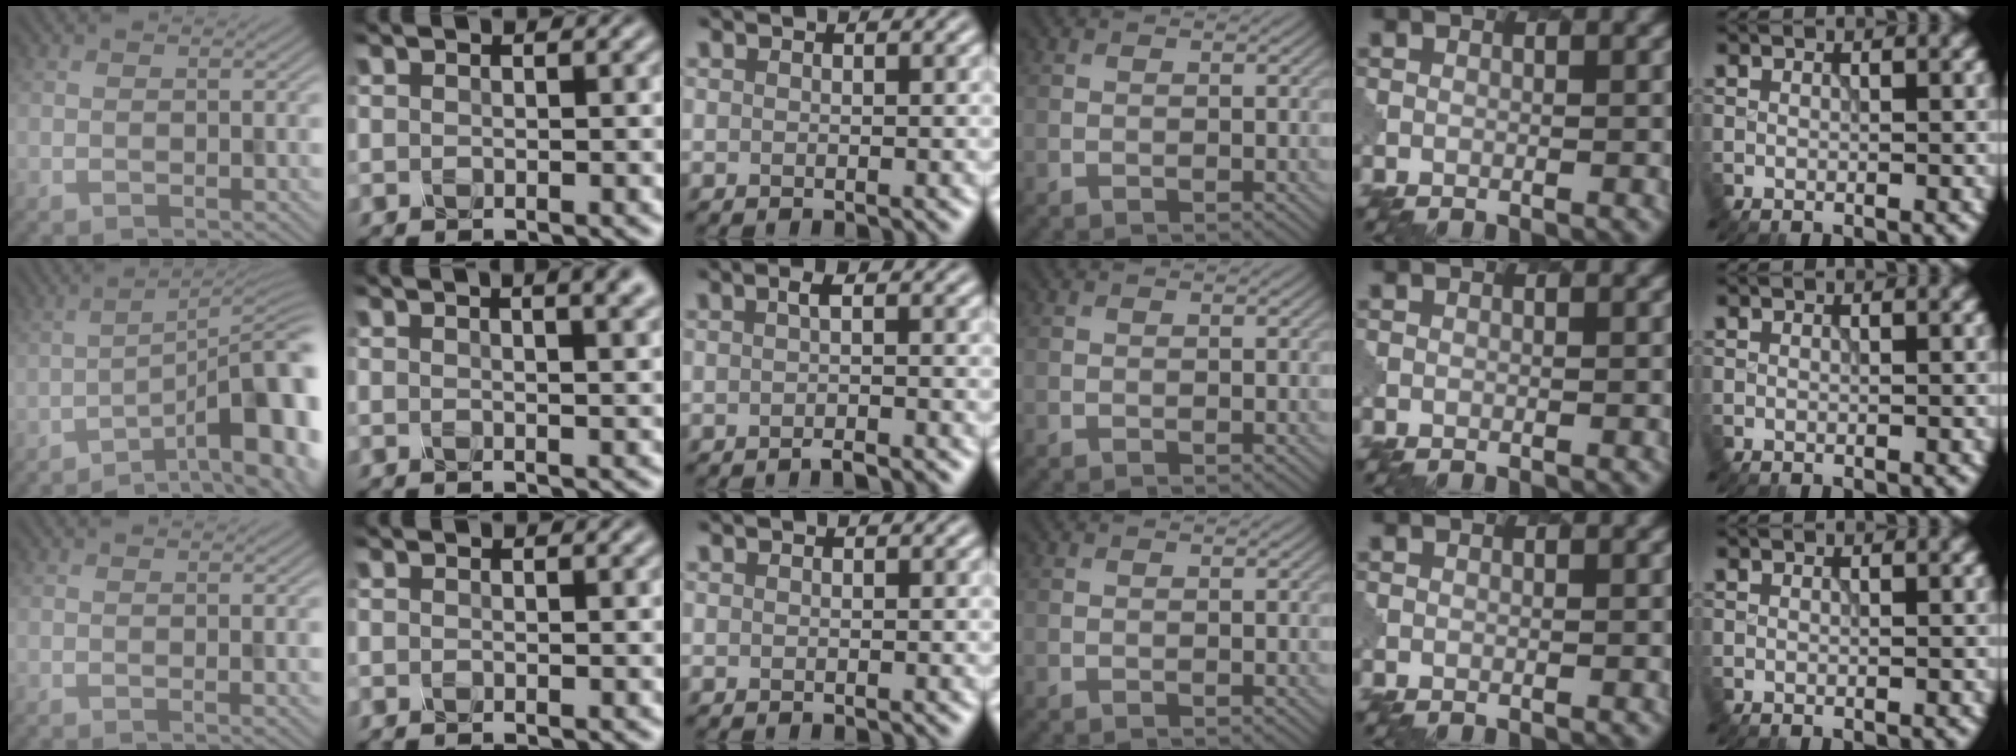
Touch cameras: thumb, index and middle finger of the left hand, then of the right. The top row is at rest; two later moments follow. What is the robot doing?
{"motion": "dispense", "object": "syringe"}